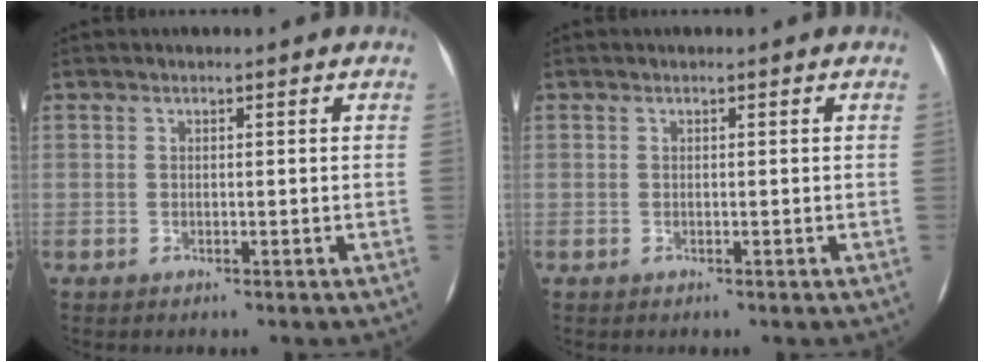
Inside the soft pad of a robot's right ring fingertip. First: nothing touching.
{"total": 0.0}